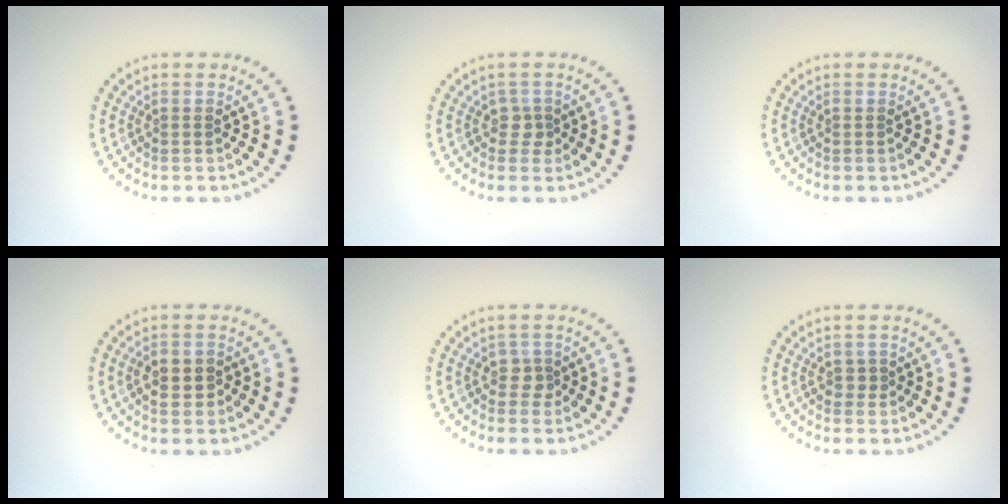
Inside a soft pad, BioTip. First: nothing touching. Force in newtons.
{"total": 1.4, "press": 1.1, "slide": 0.9}
{"total": 0.0}
{"total": 2.0, "press": 2.0, "slide": 0.2}
{"total": 1.4, "press": 1.1, "slide": 0.8}
{"total": 1.0, "press": 1.0, "slide": 0.3}